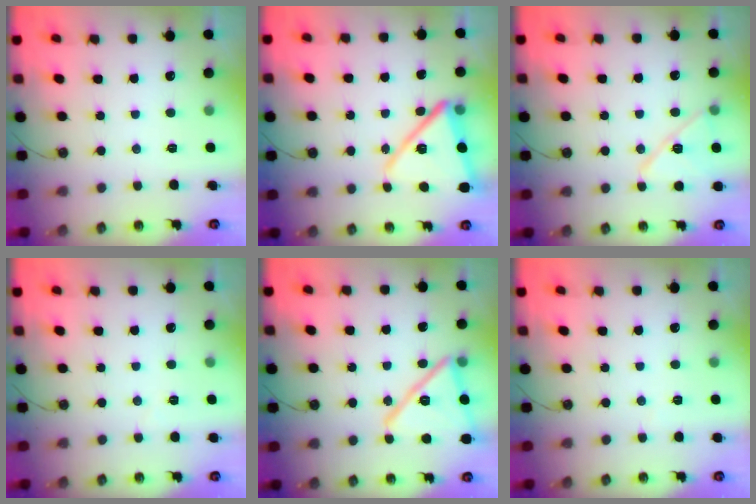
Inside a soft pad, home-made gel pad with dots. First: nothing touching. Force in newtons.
{"total": 16.0, "press": 16.0, "slide": 1.0}
{"total": 12.3, "press": 12.2, "slide": 1.6}
{"total": 1.6, "press": 1.4, "slide": 0.6}
{"total": 17.8, "press": 17.8, "slide": 0.5}
{"total": 1.6, "press": 1.4, "slide": 0.7}